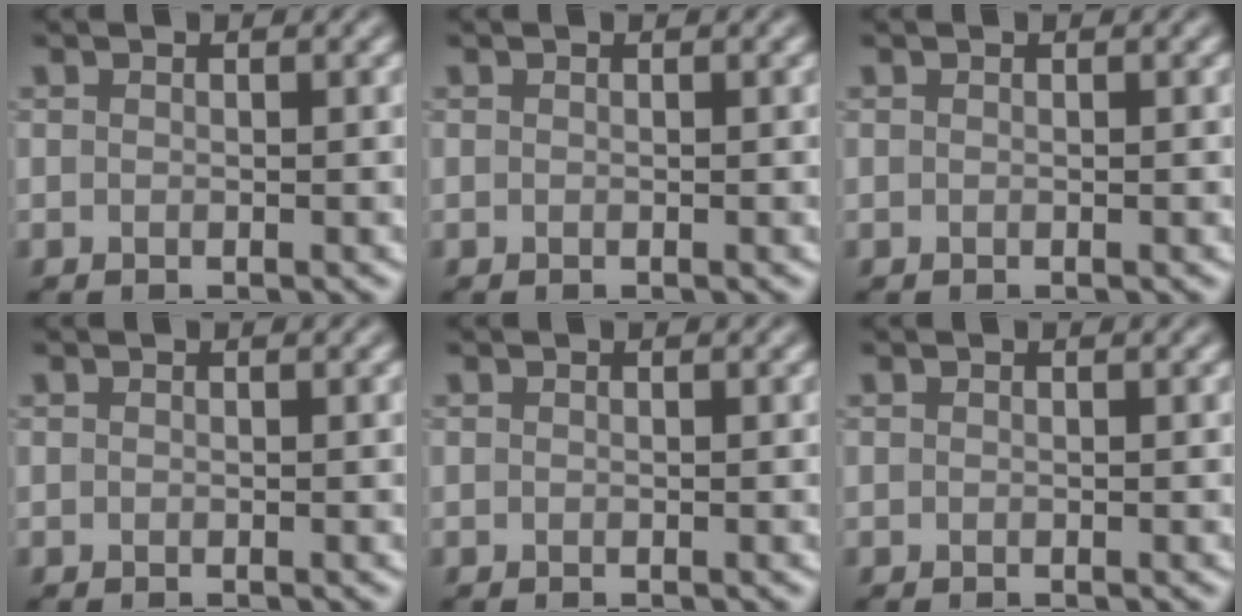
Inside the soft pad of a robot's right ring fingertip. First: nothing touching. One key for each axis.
{"total": 0.0}
{"total": 0.0}
{"total": 0.0}
{"total": 0.0}
{"total": 0.0}